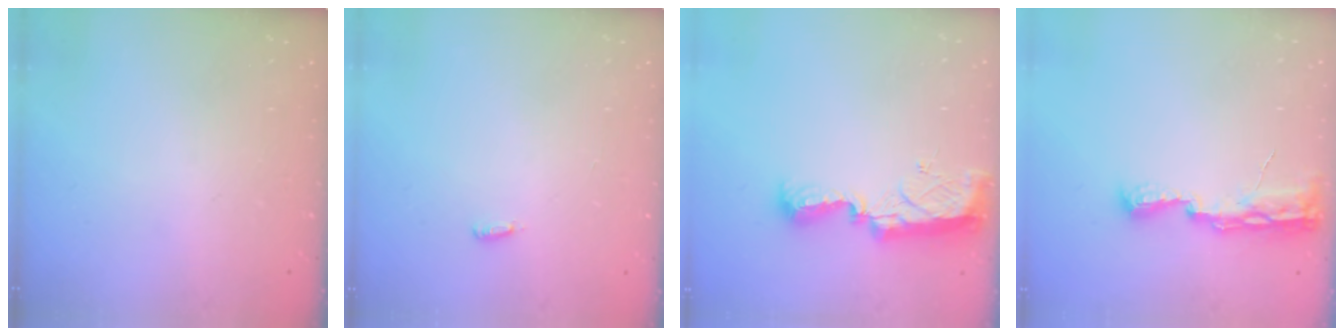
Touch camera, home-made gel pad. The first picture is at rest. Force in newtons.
{"total": 2.9, "press": 2.8, "slide": 0.9}
{"total": 9.4, "press": 9.4, "slide": 0.4}
{"total": 8.5, "press": 8.5, "slide": 1.2}